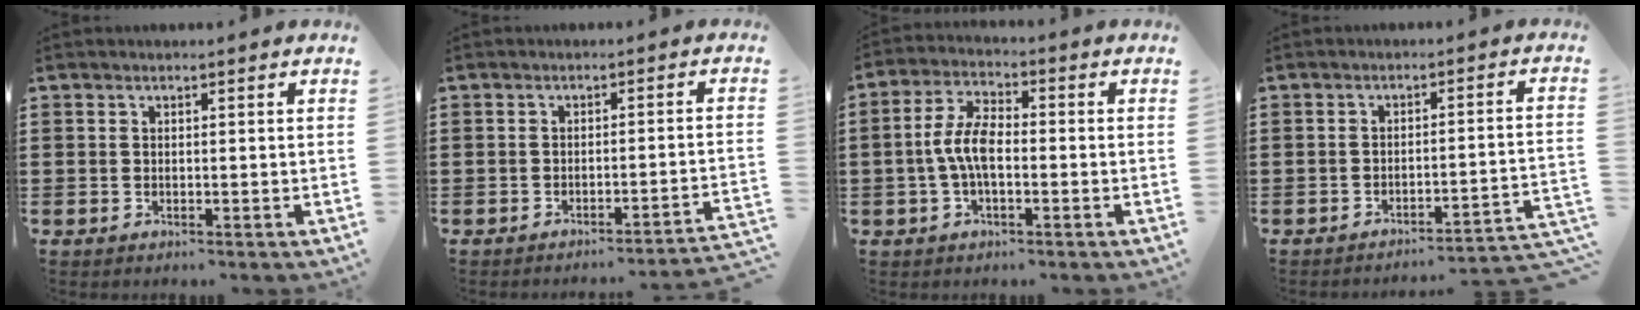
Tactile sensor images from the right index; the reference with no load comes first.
{"total": 2.4, "force": [-2.1, -0.5, 1.0], "torque": [-0.019, -0.007, -0.044]}
{"total": 6.3, "force": [-1.0, 2.8, 5.5], "torque": [-0.126, 0.000, -0.025]}
{"total": 3.1, "force": [-2.8, -0.5, 1.2], "torque": [-0.026, -0.014, -0.061]}